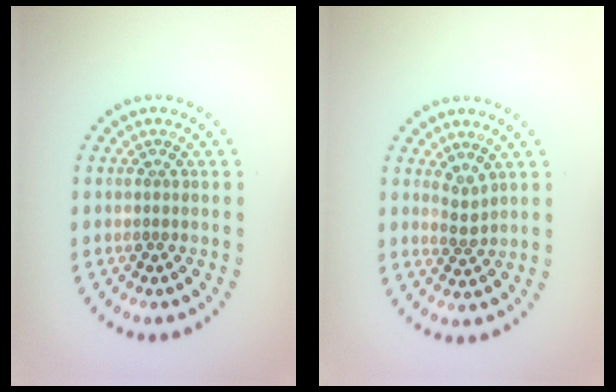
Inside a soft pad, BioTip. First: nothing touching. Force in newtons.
{"total": 1.4, "press": 0.9, "slide": 1.1}